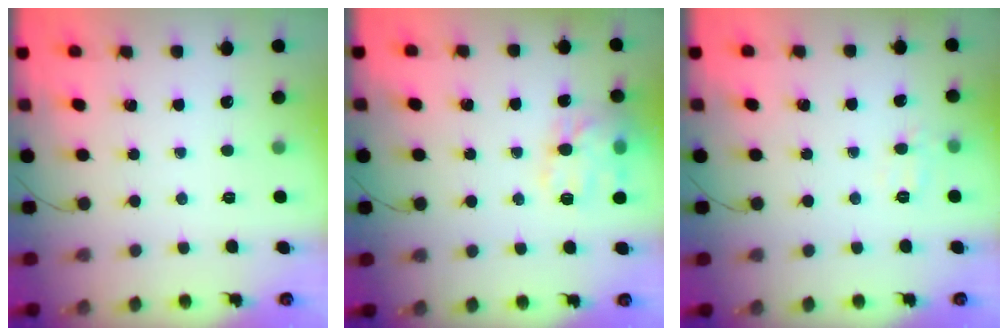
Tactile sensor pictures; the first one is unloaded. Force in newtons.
{"total": 13.6, "press": 13.6, "slide": 0.9}
{"total": 5.4, "press": 5.3, "slide": 1.1}